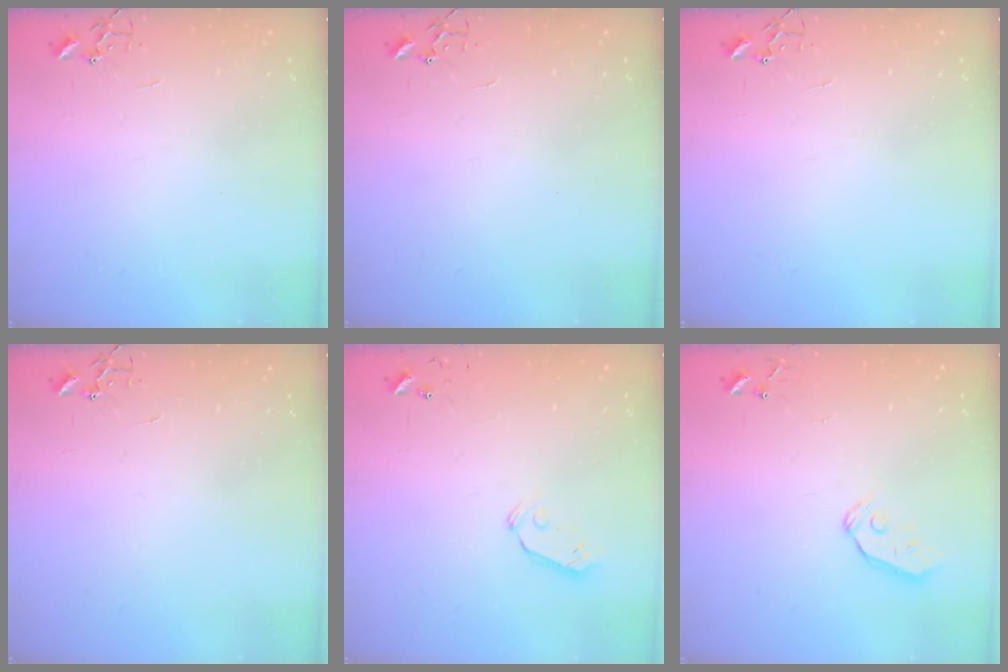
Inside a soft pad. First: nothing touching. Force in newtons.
{"total": 0.0}
{"total": 0.0}
{"total": 0.0}
{"total": 5.8, "press": 5.7, "slide": 0.9}
{"total": 5.3, "press": 5.3, "slide": 0.4}